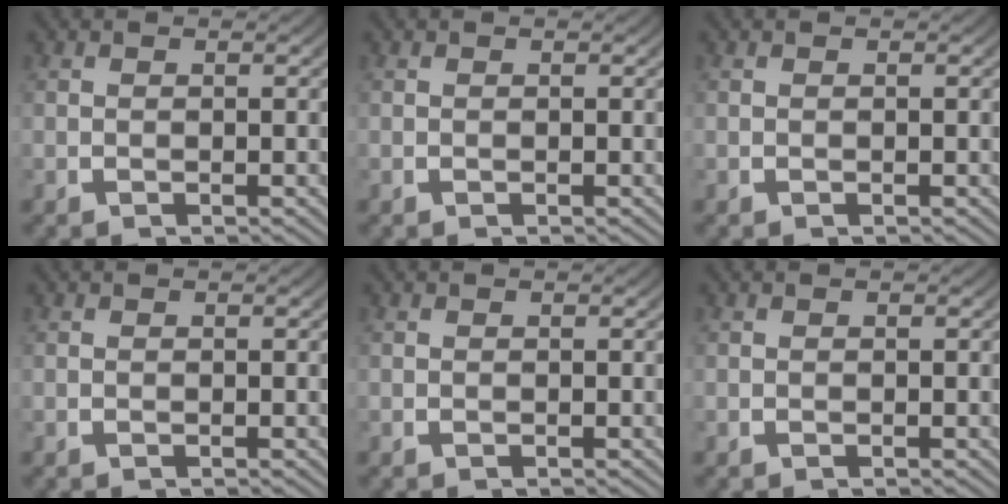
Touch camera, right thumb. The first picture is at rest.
{"total": 0.0}
{"total": 0.0}
{"total": 0.0}
{"total": 0.0}
{"total": 0.0}